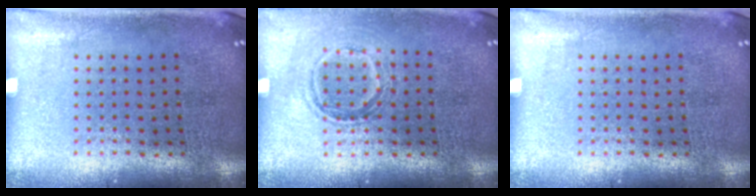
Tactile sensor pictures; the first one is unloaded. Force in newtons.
{"total": 1.2, "press": 1.0, "slide": 0.6}
{"total": 0.0}